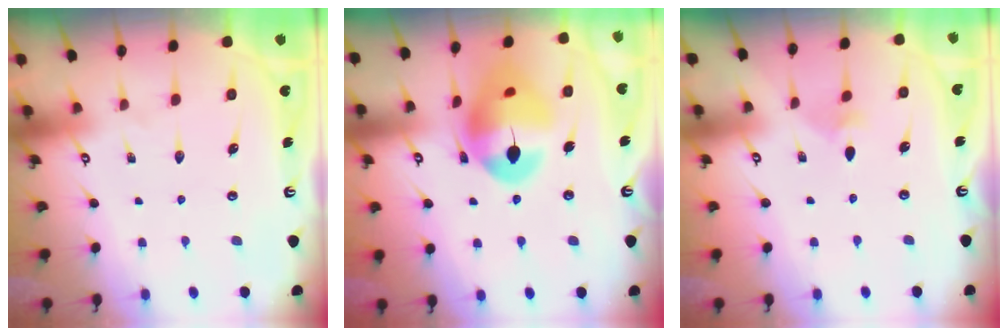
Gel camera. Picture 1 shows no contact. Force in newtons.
{"total": 15.7, "press": 15.6, "slide": 1.8}
{"total": 1.7, "press": 1.6, "slide": 0.5}